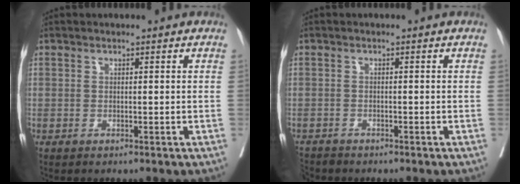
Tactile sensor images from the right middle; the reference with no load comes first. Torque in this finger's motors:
{"motor_torque": [-0.04, -0.01, -0.05, 0.00]}